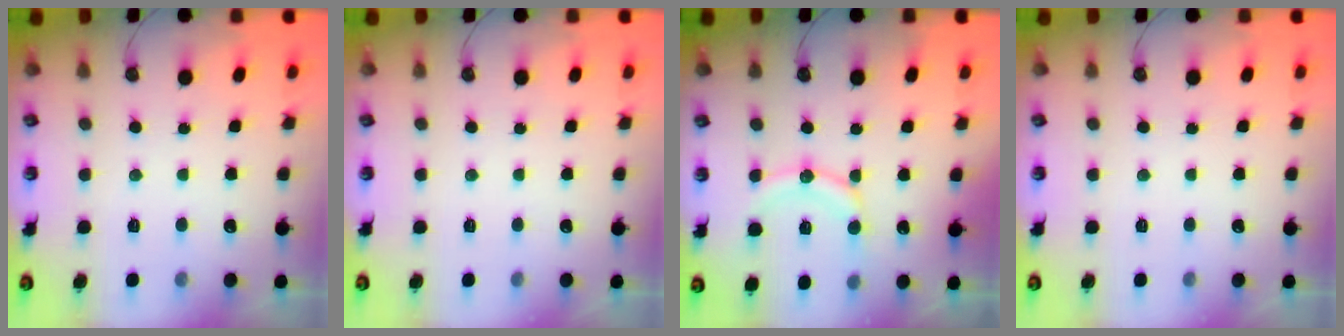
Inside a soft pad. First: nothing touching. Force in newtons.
{"total": 0.0}
{"total": 12.0, "press": 11.7, "slide": 2.6}
{"total": 0.0}